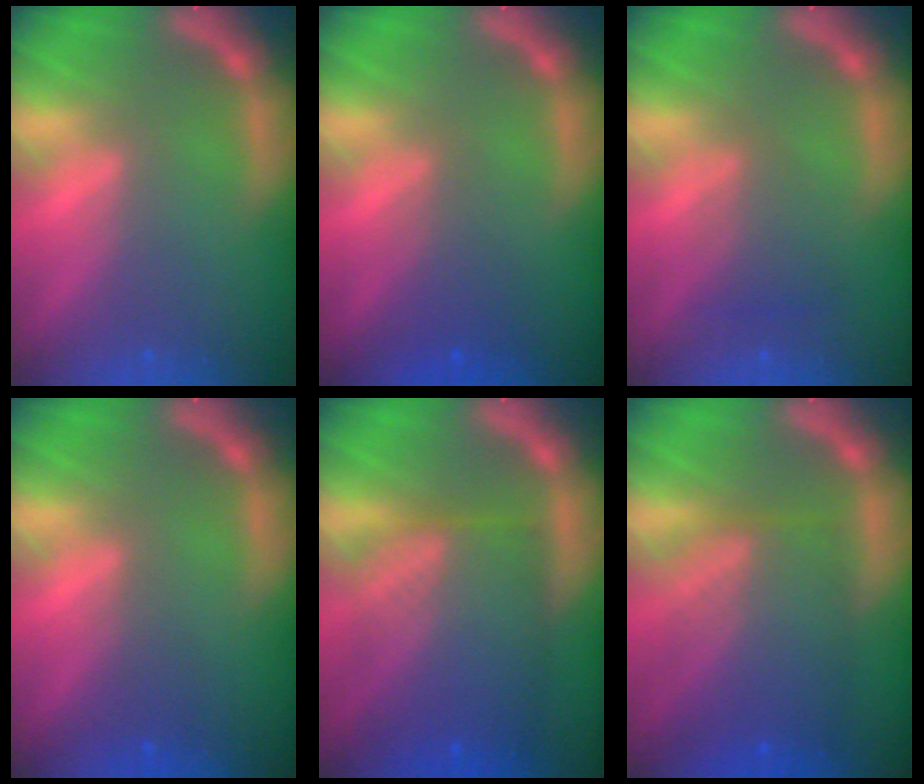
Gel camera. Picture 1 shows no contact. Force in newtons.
{"total": 2.5}
{"total": 2.5}
{"total": 1.5}
{"total": 9.5}
{"total": 8.0}